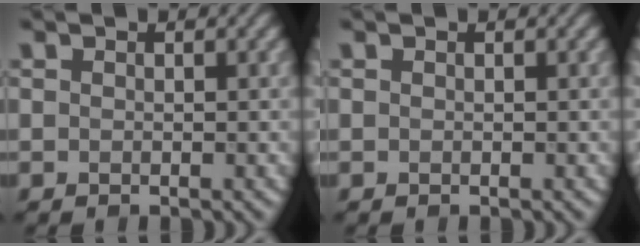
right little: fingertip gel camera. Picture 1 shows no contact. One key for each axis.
{"total": 0.0}